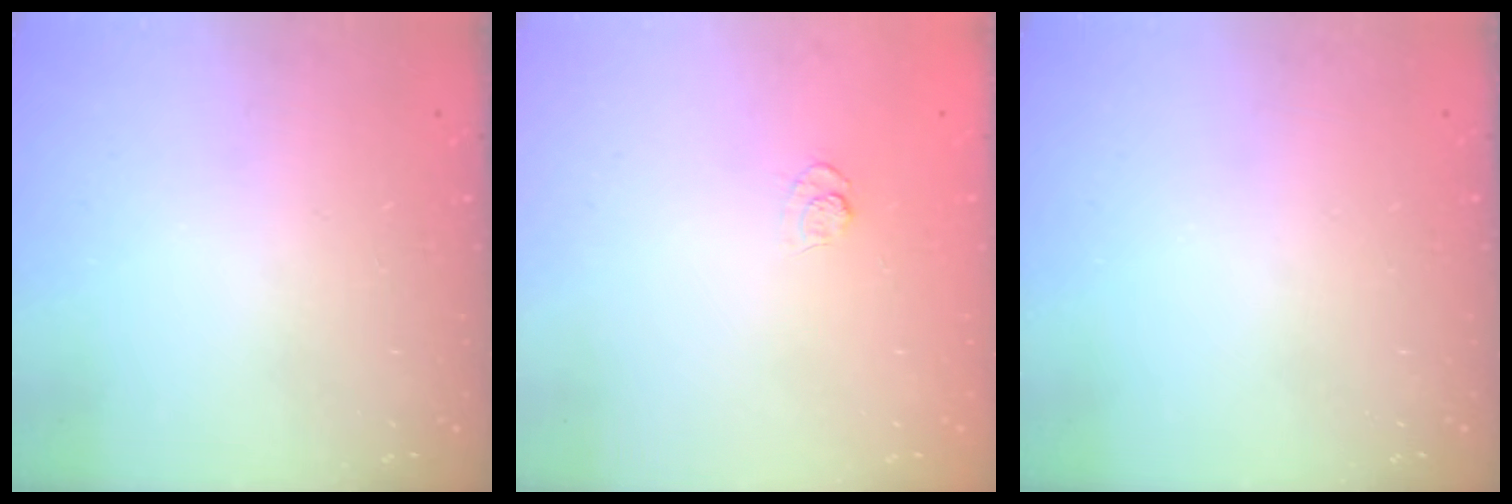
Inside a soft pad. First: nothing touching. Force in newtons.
{"total": 4.0, "press": 3.8, "slide": 1.4}
{"total": 0.0}